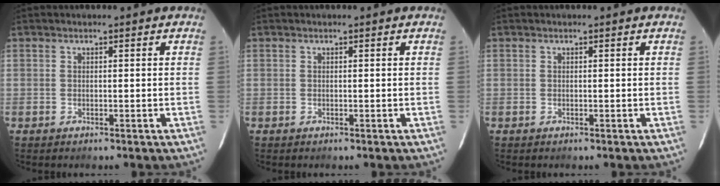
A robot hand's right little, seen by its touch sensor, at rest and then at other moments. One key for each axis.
{"total": 0.0}
{"total": 0.0}